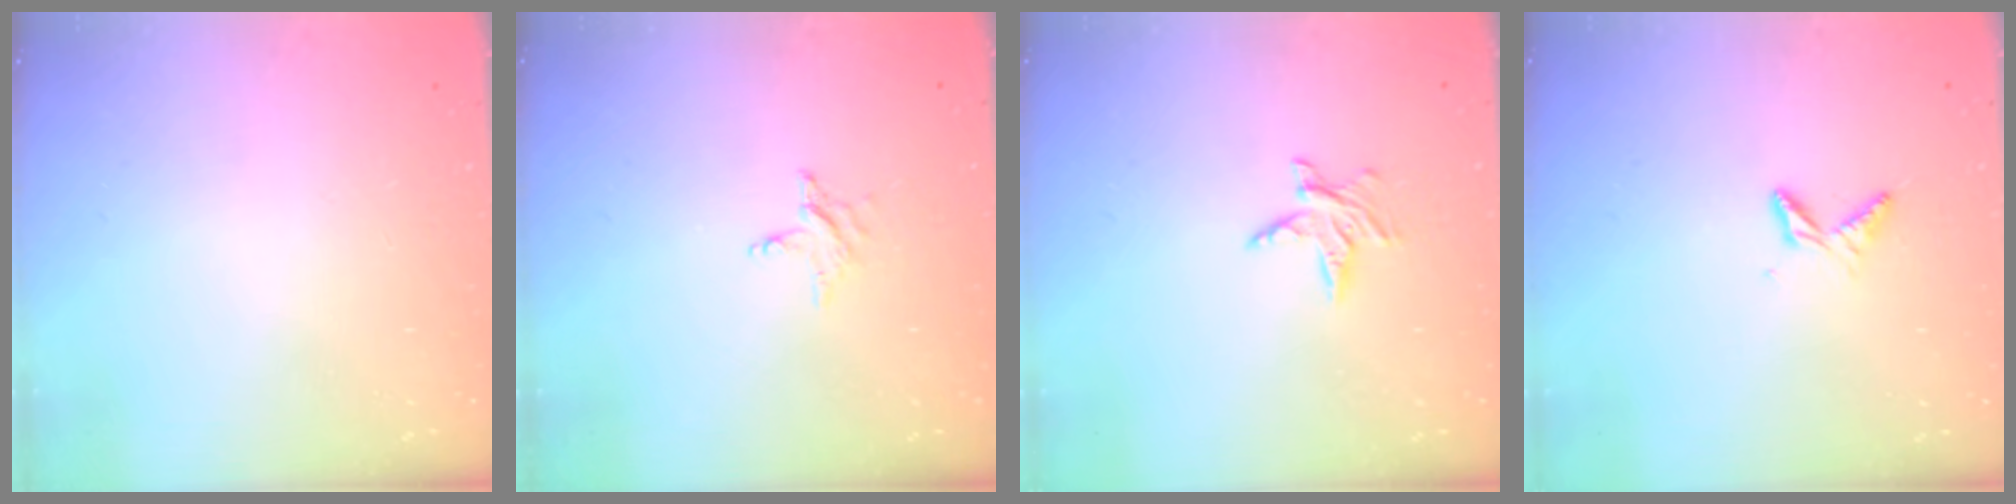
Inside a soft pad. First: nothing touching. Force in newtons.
{"total": 3.0, "press": 3.0, "slide": 0.3}
{"total": 5.2, "press": 5.2, "slide": 0.5}
{"total": 5.6, "press": 5.5, "slide": 0.5}